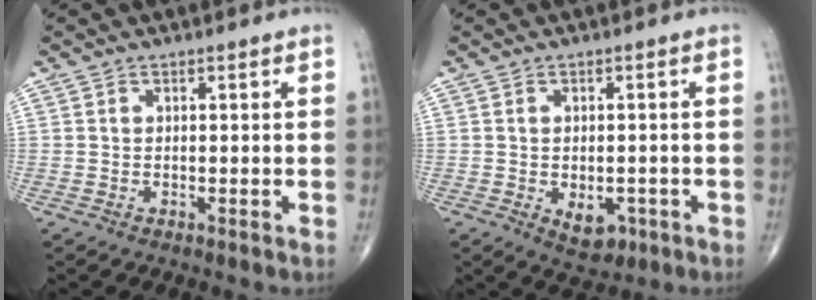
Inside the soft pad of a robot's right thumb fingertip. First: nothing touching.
{"total": 5.2, "force": [-1.7, 3.2, 3.6], "torque": [-0.037, 0.003, -0.013]}